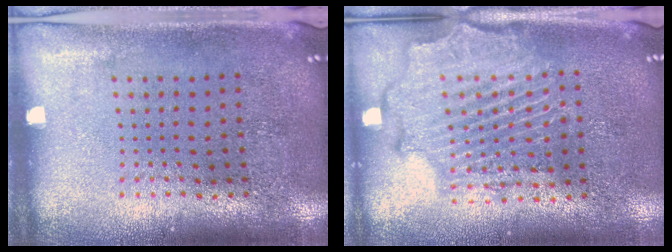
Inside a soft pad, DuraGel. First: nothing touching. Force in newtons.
{"total": 2.3, "press": 2.2, "slide": 0.6}